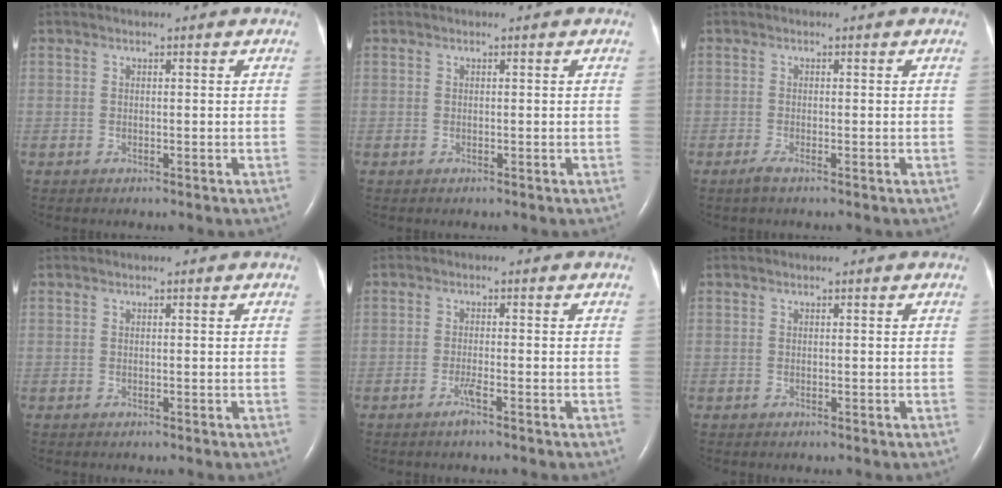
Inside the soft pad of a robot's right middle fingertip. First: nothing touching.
{"total": 0.0}
{"total": 1.2, "force": [-0.8, 0.0, 0.8], "torque": [-0.027, -0.005, -0.020]}
{"total": 0.0}
{"total": 1.7, "force": [-1.2, -0.2, 1.3], "torque": [-0.030, -0.002, -0.025]}
{"total": 0.0}